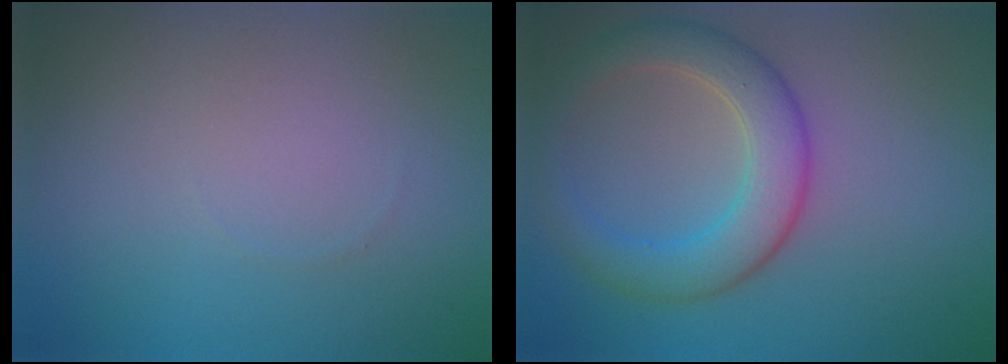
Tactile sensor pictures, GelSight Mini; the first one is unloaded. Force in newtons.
{"total": 5.0, "press": 5.0, "slide": 0.3}